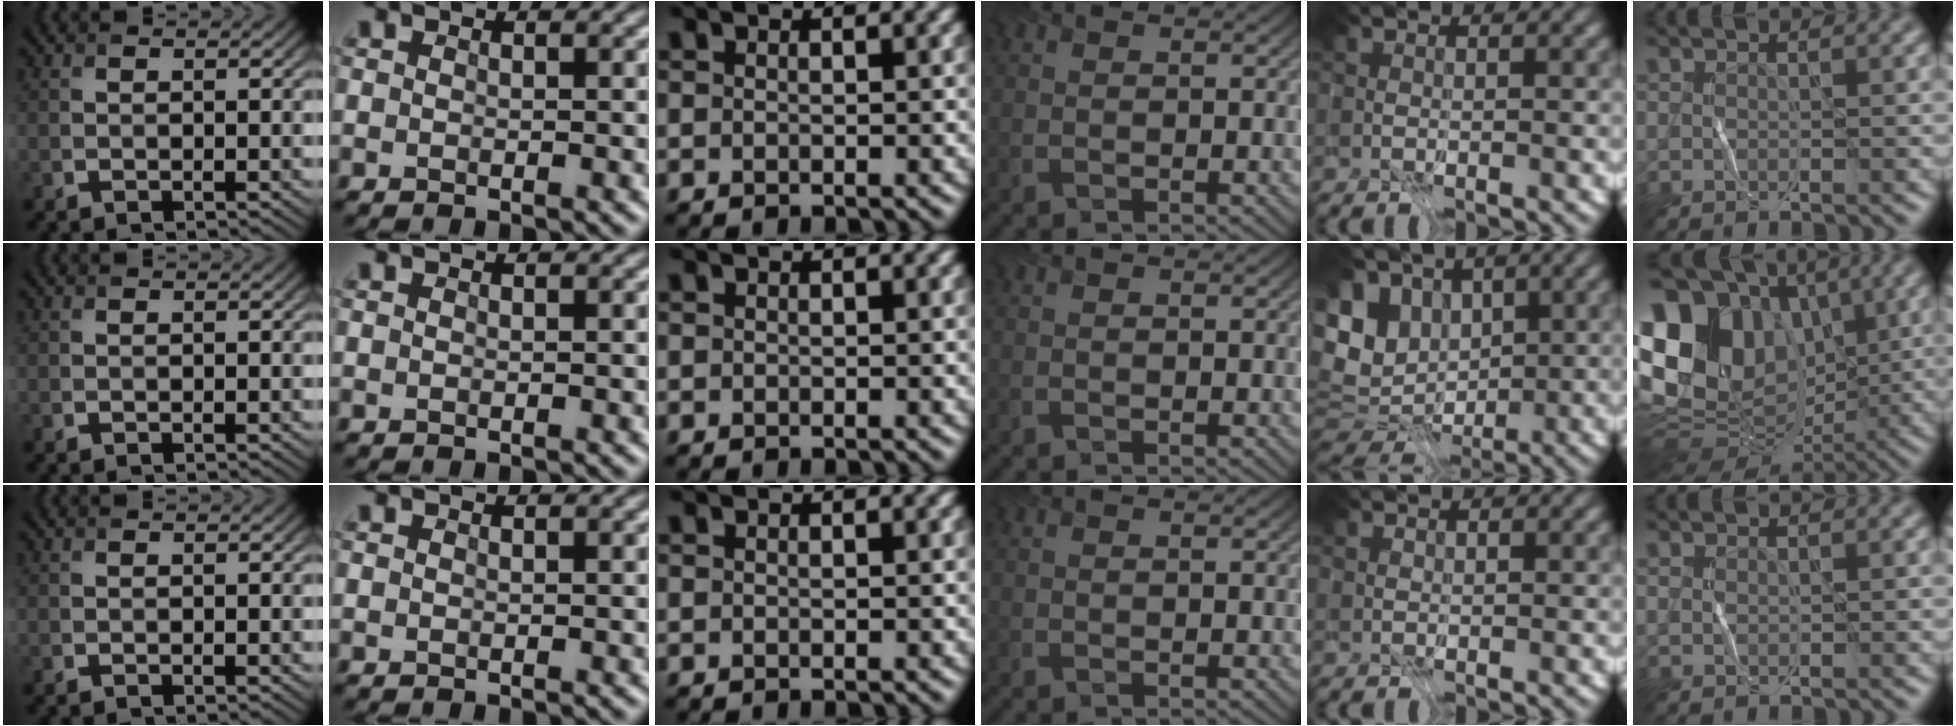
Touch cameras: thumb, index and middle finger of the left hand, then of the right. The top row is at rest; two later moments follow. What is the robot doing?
{"motion": "fold", "object": "file"}